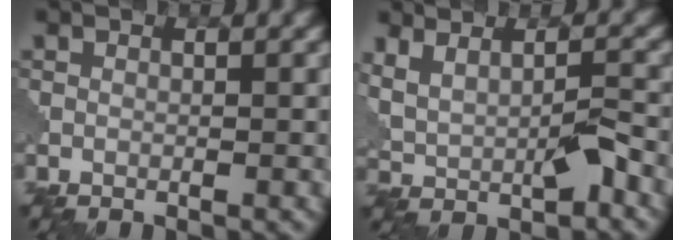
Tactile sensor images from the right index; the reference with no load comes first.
{"total": 3.9, "force": [0.7, 1.8, 3.4], "torque": [-0.076, -0.005, 0.018]}